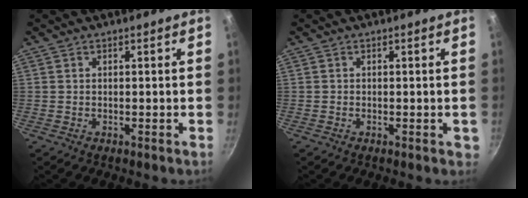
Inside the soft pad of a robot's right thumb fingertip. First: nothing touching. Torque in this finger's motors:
{"motor_torque": [0.41, 0.32, 0.35, 0.36, 0.01]}